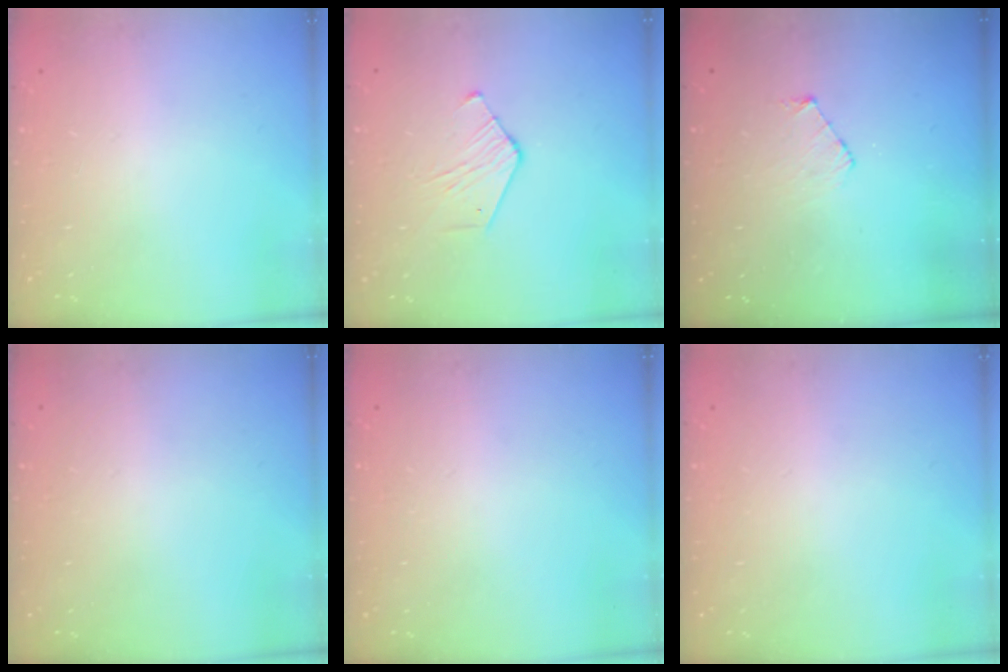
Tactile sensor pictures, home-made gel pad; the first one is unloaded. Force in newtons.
{"total": 4.0, "press": 4.0, "slide": 0.3}
{"total": 5.5, "press": 5.5, "slide": 0.5}
{"total": 0.0}
{"total": 0.0}
{"total": 0.0}